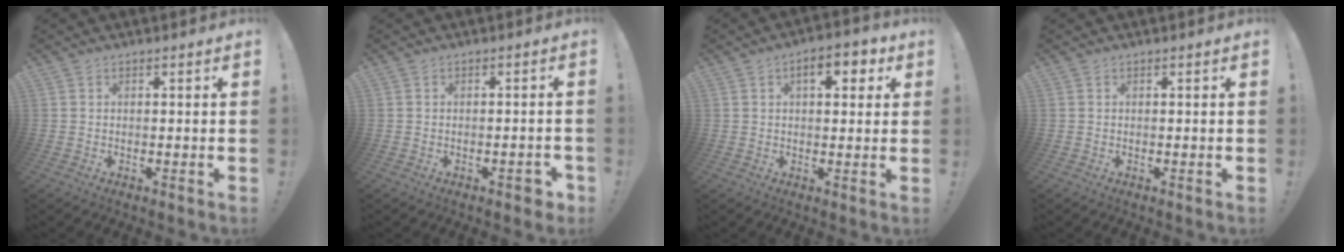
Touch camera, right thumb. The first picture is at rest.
{"total": 3.6, "force": [-2.2, 1.4, 2.5], "torque": [-0.031, 0.014, -0.035]}
{"total": 7.1, "force": [2.5, 3.3, 5.7], "torque": [-0.073, -0.002, 0.035]}
{"total": 0.0}